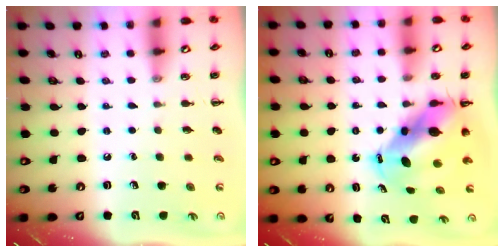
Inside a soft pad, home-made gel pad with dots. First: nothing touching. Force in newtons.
{"total": 9.4, "press": 9.0, "slide": 2.5}